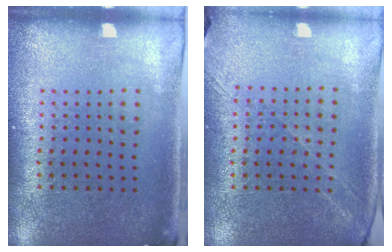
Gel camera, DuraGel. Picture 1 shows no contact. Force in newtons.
{"total": 1.4, "press": 1.2, "slide": 0.7}